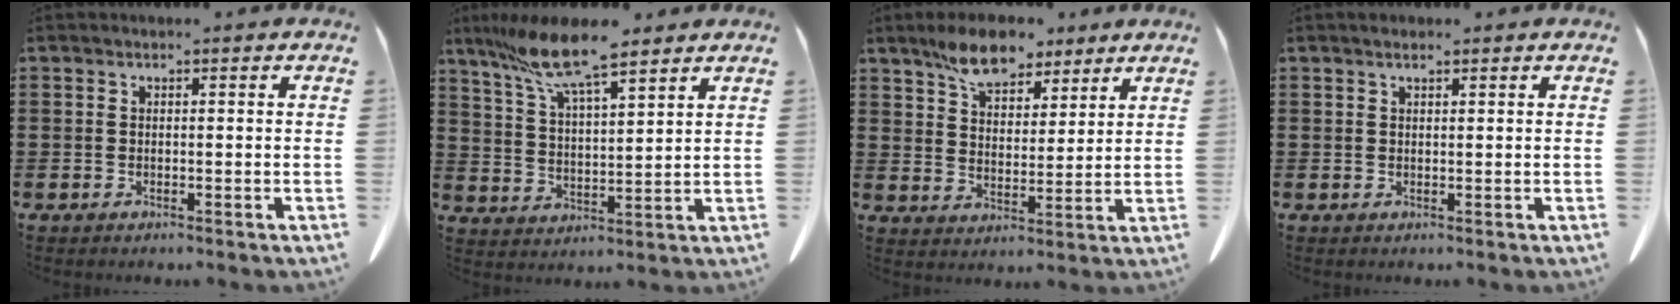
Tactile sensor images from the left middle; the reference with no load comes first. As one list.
[{"total": 9.9, "force": [7.8, 1.1, 6.0], "torque": [-0.138, -0.024, 0.139]}, {"total": 7.7, "force": [6.3, 3.1, 3.2], "torque": [-0.076, -0.008, 0.116]}, {"total": 1.1, "force": [0.8, 0.3, 0.7], "torque": [-0.015, 0.001, 0.014]}]